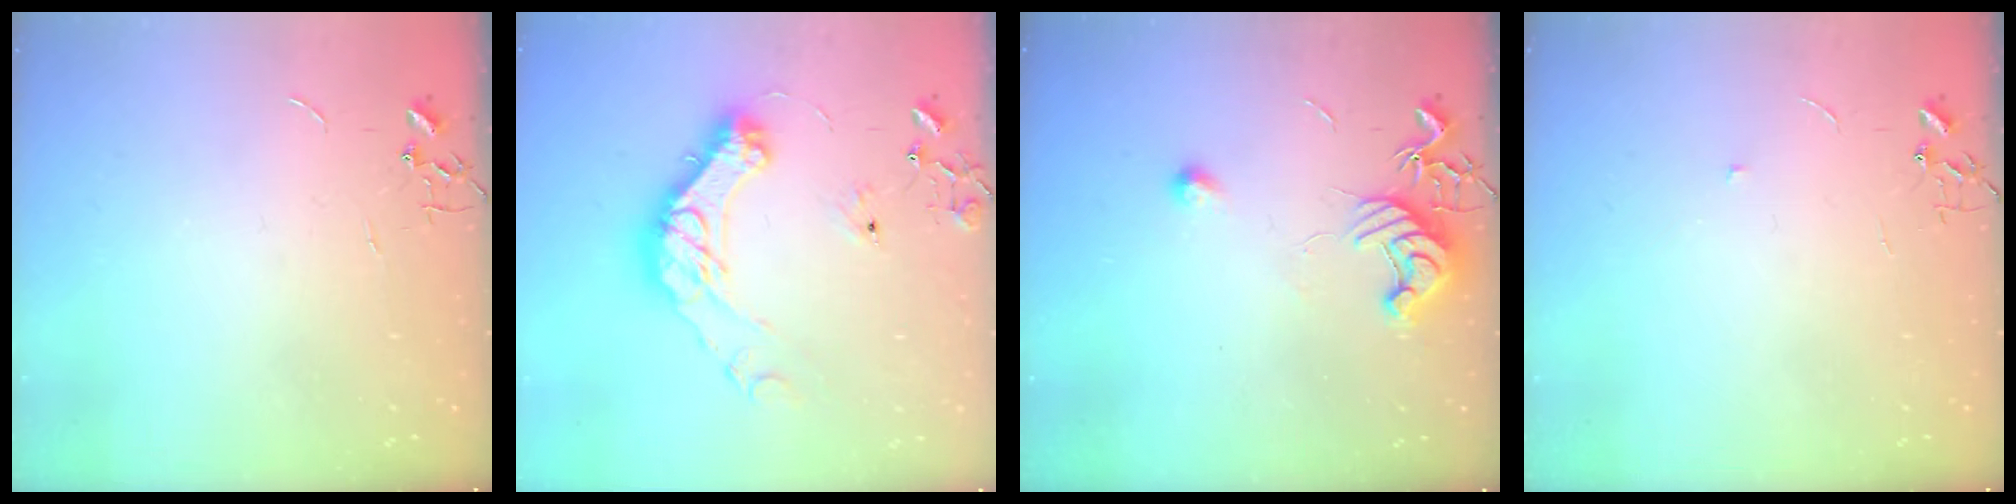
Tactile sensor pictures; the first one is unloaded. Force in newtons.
{"total": 17.4, "press": 17.2, "slide": 2.4}
{"total": 11.2, "press": 11.2, "slide": 0.3}
{"total": 4.0, "press": 3.8, "slide": 1.2}